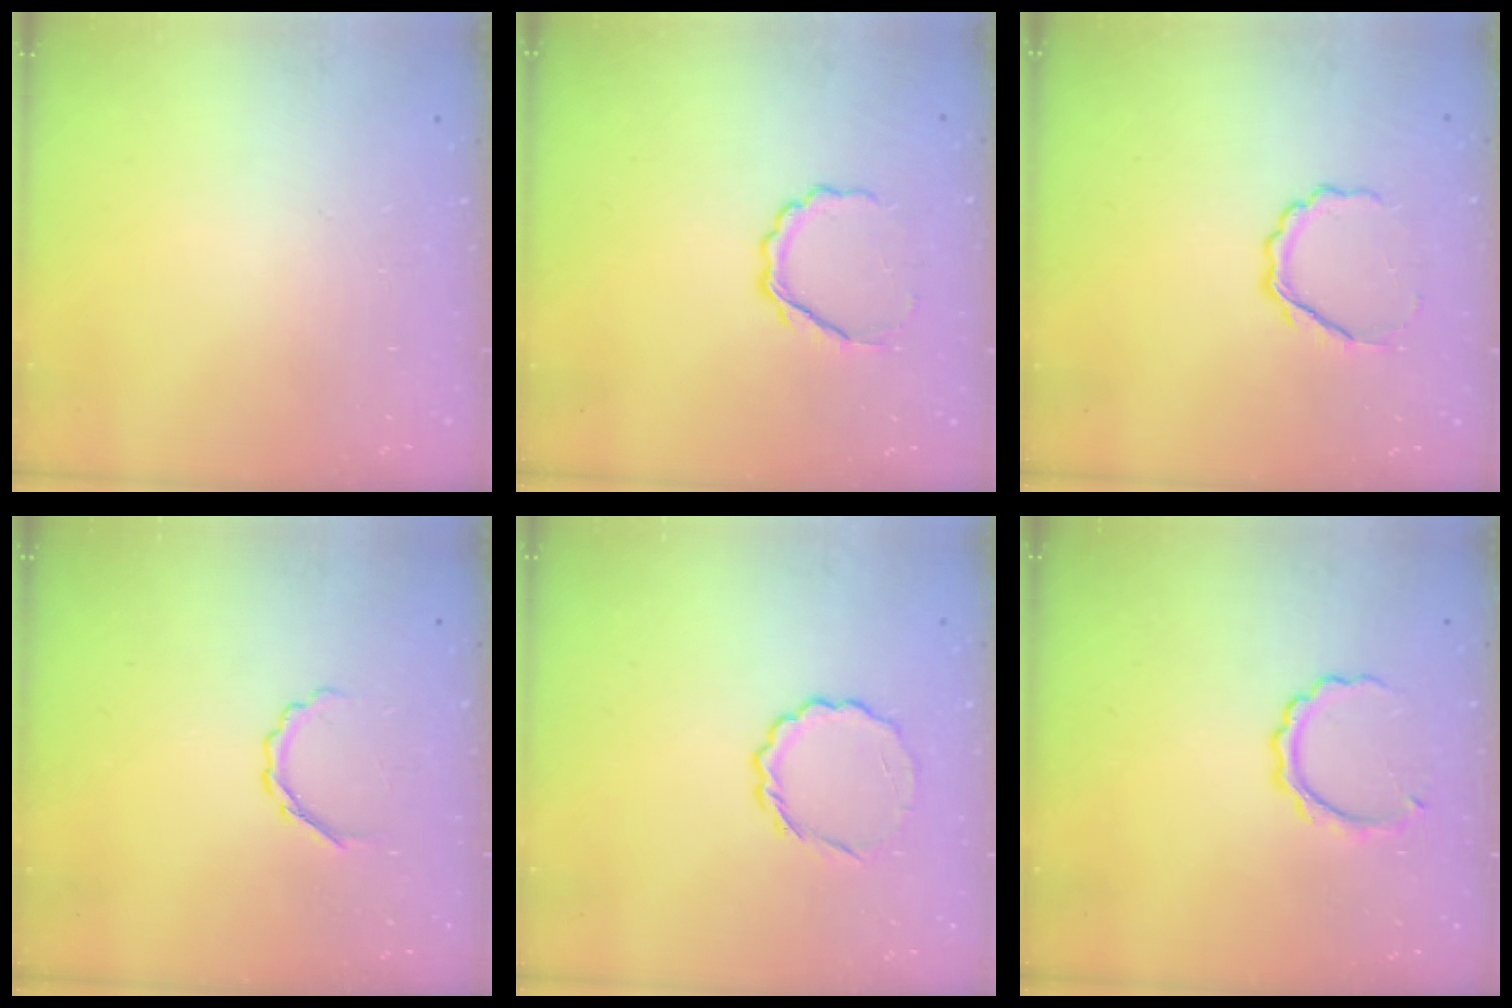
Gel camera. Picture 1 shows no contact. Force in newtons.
{"total": 4.8, "press": 4.7, "slide": 1.0}
{"total": 4.8, "press": 4.7, "slide": 1.0}
{"total": 3.5, "press": 3.4, "slide": 1.0}
{"total": 4.7, "press": 4.4, "slide": 1.6}
{"total": 5.1, "press": 5.0, "slide": 0.1}